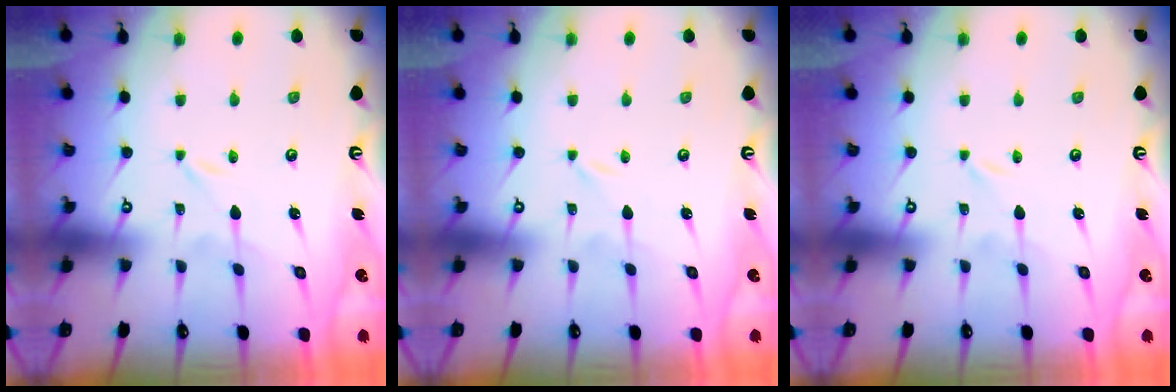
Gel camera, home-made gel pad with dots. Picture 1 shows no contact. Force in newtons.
{"total": 0.0}
{"total": 0.0}